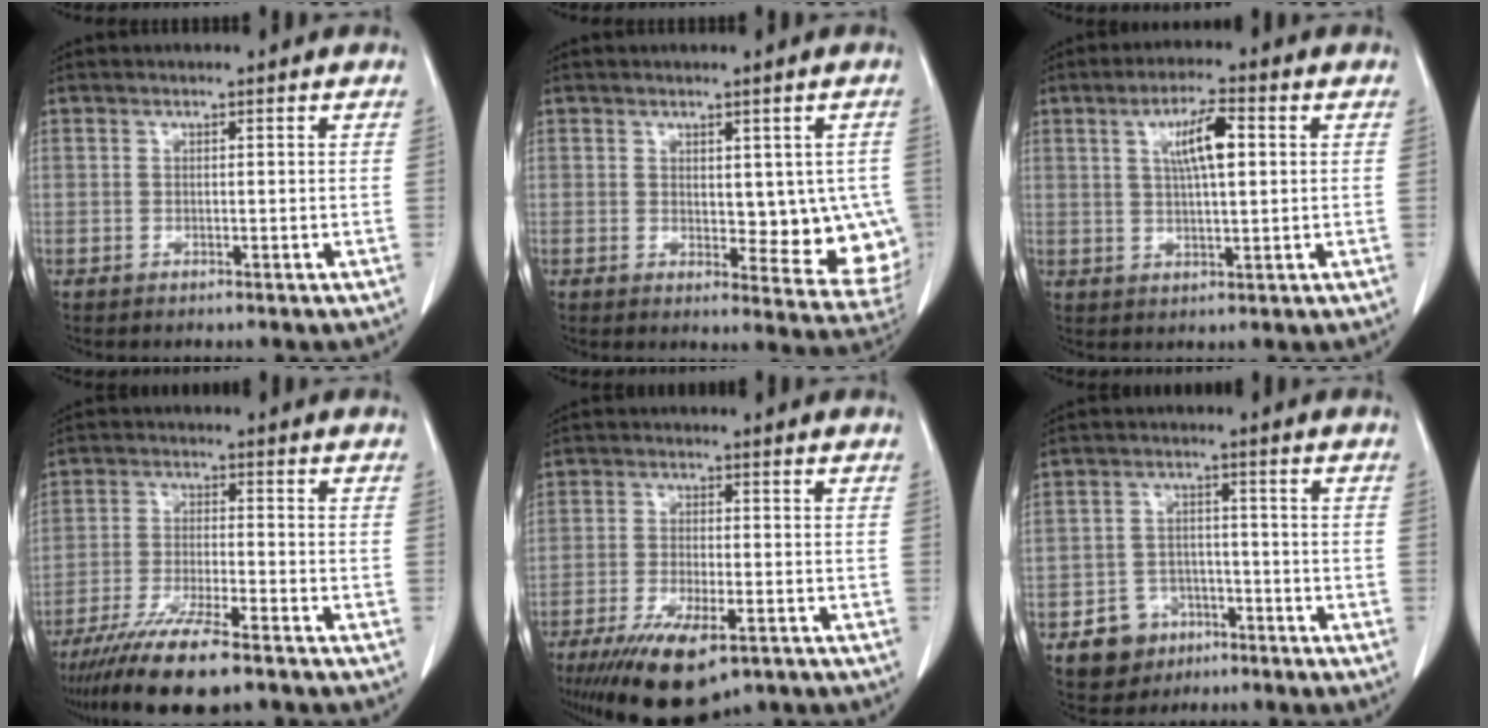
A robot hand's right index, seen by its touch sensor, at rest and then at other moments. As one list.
[{"total": 11.0, "force": [-0.1, 5.1, 9.8], "torque": [-0.102, -0.015, 0.008]}, {"total": 6.6, "force": [1.8, 1.2, 6.2], "torque": [-0.111, 0.008, 0.032]}, {"total": 12.3, "force": [-9.4, 1.3, 7.9], "torque": [-0.139, -0.030, -0.158]}, {"total": 11.9, "force": [-7.4, 3.9, 8.4], "torque": [-0.147, -0.020, -0.117]}, {"total": 6.2, "force": [-3.3, 5.0, 1.3], "torque": [-0.021, 0.011, -0.045]}]